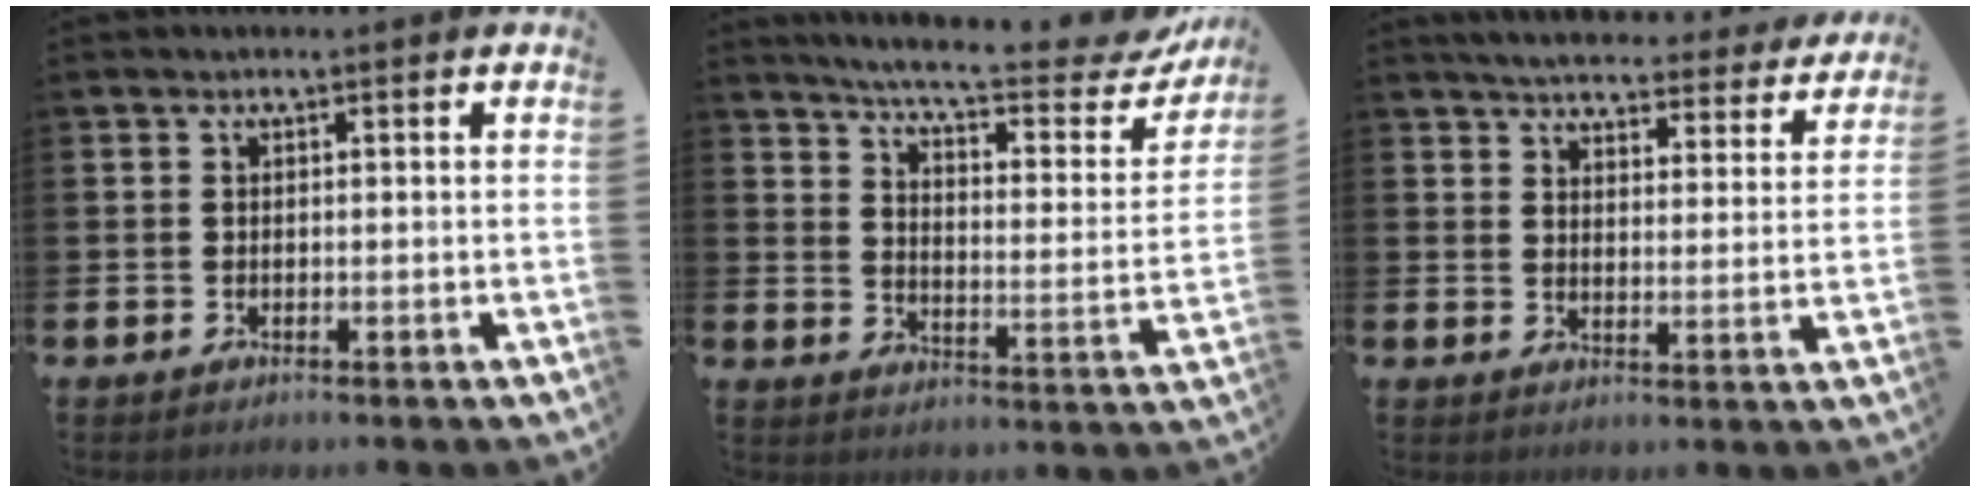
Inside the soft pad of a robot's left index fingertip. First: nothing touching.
{"total": 8.0, "force": [7.0, 0.6, 3.9], "torque": [-0.092, -0.050, 0.111]}
{"total": 4.8, "force": [4.6, 0.6, 0.9], "torque": [-0.036, -0.033, 0.078]}